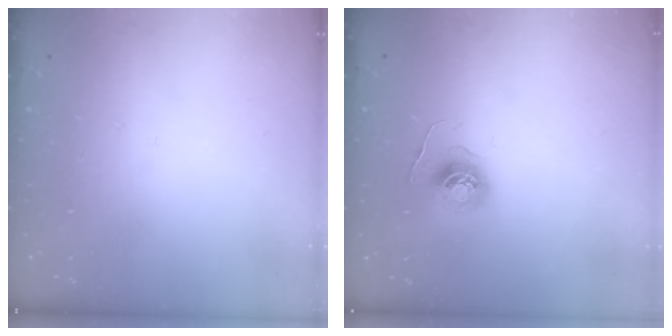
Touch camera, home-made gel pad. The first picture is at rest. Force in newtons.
{"total": 5.9, "press": 5.9, "slide": 0.3}